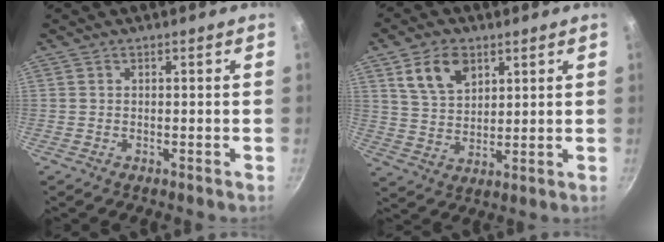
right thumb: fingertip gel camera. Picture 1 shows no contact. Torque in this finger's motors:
{"motor_torque": [-0.19, 0.30, 0.35, 0.43, 0.04]}